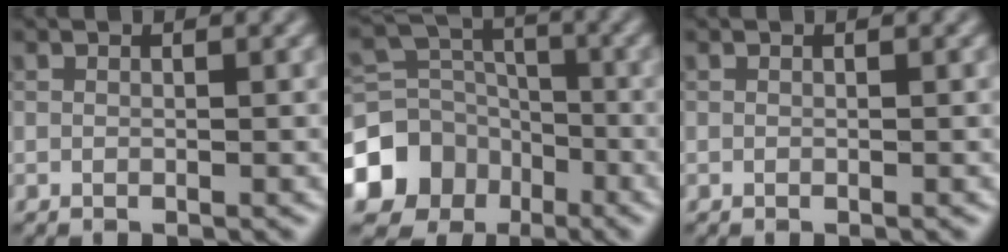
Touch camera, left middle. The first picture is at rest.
{"total": 11.8, "force": [-6.2, 9.7, 2.8], "torque": [-0.074, -0.038, -0.125]}
{"total": 0.0}